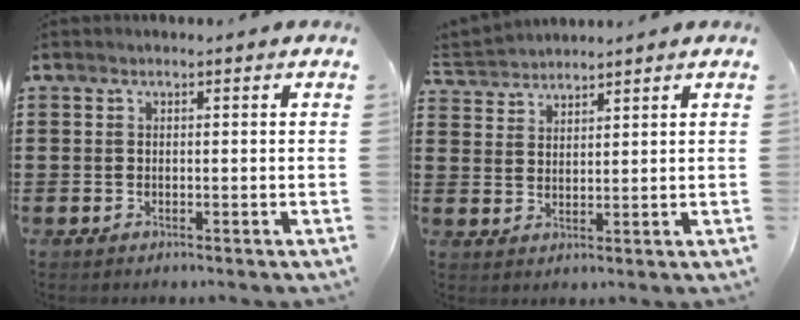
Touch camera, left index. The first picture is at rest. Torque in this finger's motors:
{"motor_torque": [-0.45, 0.53, -0.03, 0.00]}